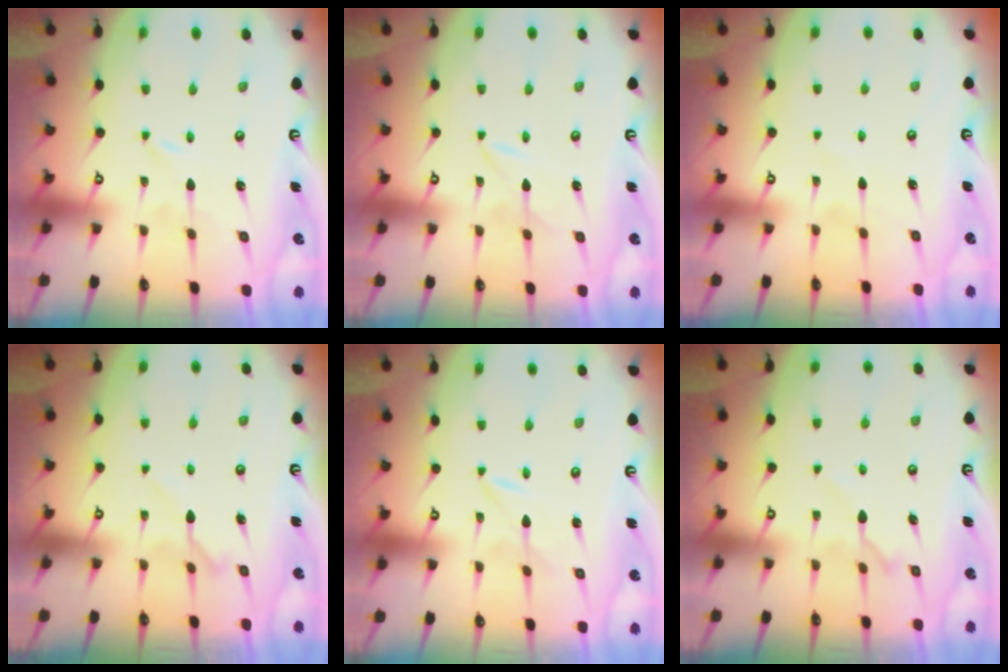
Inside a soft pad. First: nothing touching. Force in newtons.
{"total": 2.5, "press": 2.4, "slide": 0.4}
{"total": 3.0, "press": 3.0, "slide": 0.3}
{"total": 6.6, "press": 6.5, "slide": 0.6}
{"total": 0.7, "press": 0.7, "slide": 0.1}
{"total": 6.8, "press": 6.8, "slide": 0.9}